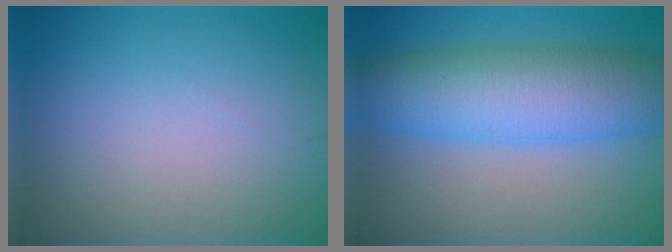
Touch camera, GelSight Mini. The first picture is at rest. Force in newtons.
{"total": 9.7, "press": 9.7, "slide": 0.3}